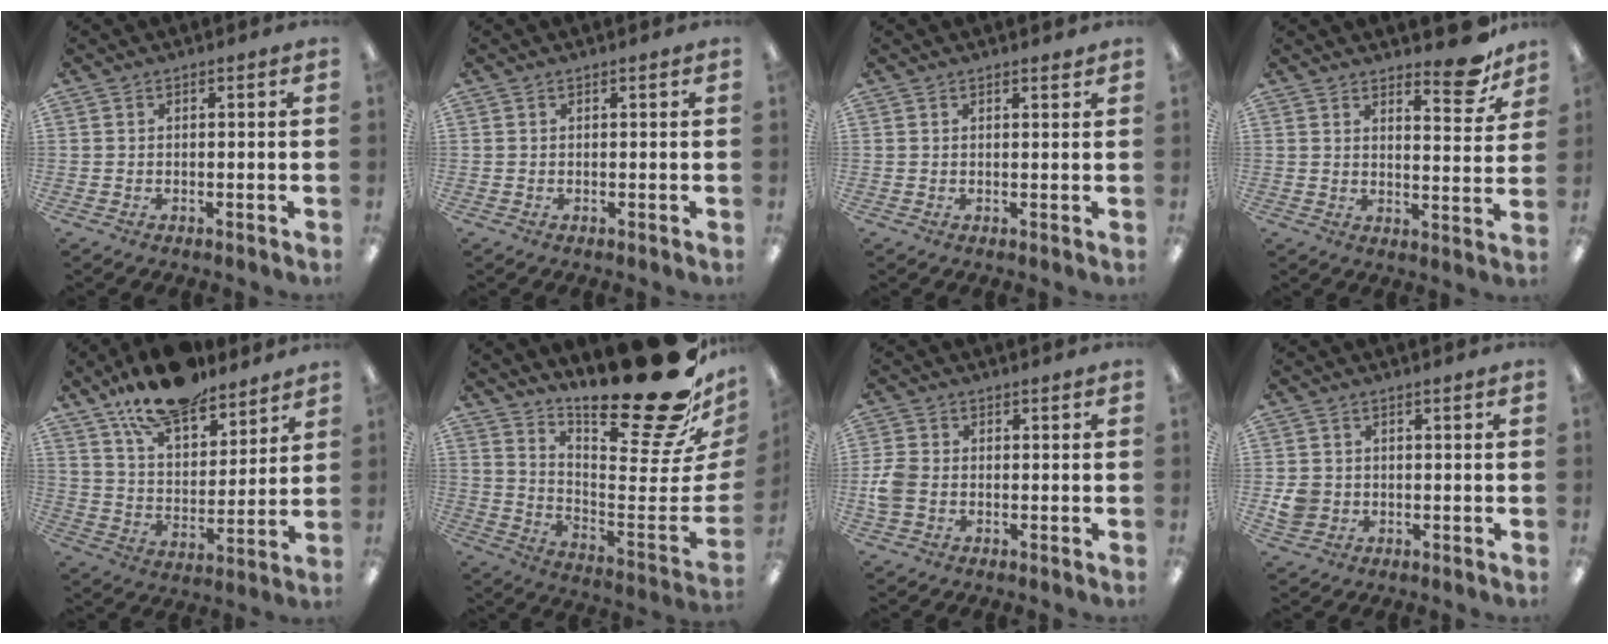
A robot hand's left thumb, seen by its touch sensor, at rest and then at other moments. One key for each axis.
{"total": 0.0}
{"total": 1.1, "fx": 1.0, "fy": 0.1, "fz": 0.4, "tx": 0.000, "ty": -0.004, "tz": 0.016}
{"total": 10.0, "fx": 7.7, "fy": 3.2, "fz": 5.5, "tx": -0.055, "ty": -0.055, "tz": 0.128}
{"total": 15.5, "fx": 13.0, "fy": 5.7, "fz": 6.4, "tx": -0.121, "ty": -0.075, "tz": 0.234}
{"total": 27.5, "fx": 19.2, "fy": 6.2, "fz": 18.7, "tx": -0.227, "ty": -0.159, "tz": 0.316}
{"total": 5.1, "fx": -0.7, "fy": 3.8, "fz": 3.3, "tx": -0.060, "ty": 0.004, "tz": -0.013}
{"total": 4.3, "fx": -0.3, "fy": 4.0, "fz": 1.3, "tx": -0.011, "ty": 0.004, "tz": -0.004}